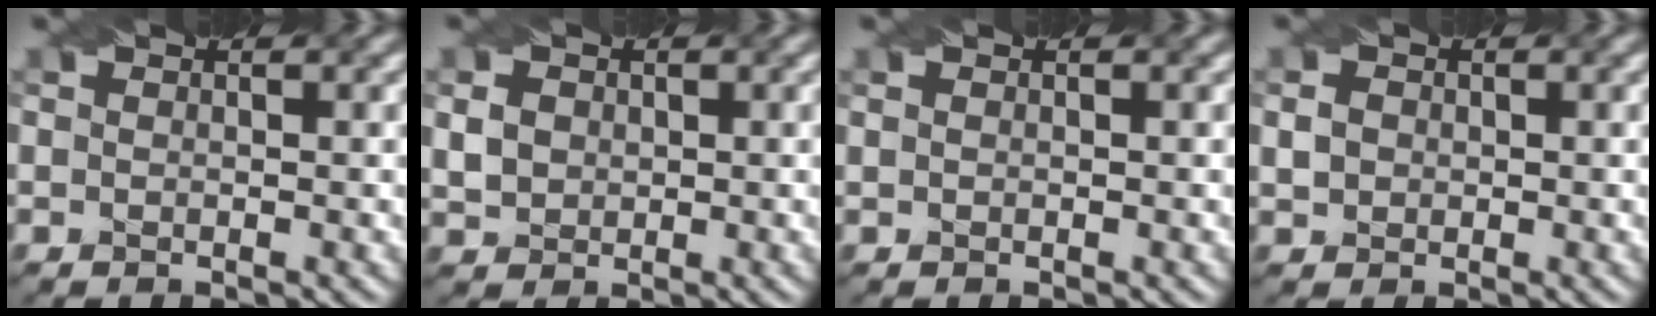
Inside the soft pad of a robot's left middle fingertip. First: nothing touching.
{"total": 2.1, "force": [0.1, 1.8, 1.0], "torque": [-0.027, -0.001, 0.005]}
{"total": 0.0}
{"total": 1.2, "force": [-0.2, 1.1, 0.5], "torque": [-0.010, -0.001, -0.001]}